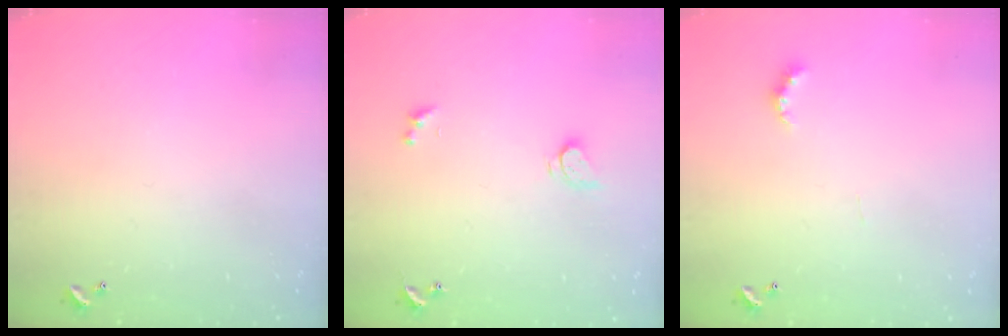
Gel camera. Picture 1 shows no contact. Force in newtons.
{"total": 2.6, "press": 2.6, "slide": 0.2}
{"total": 4.3, "press": 4.3, "slide": 0.7}